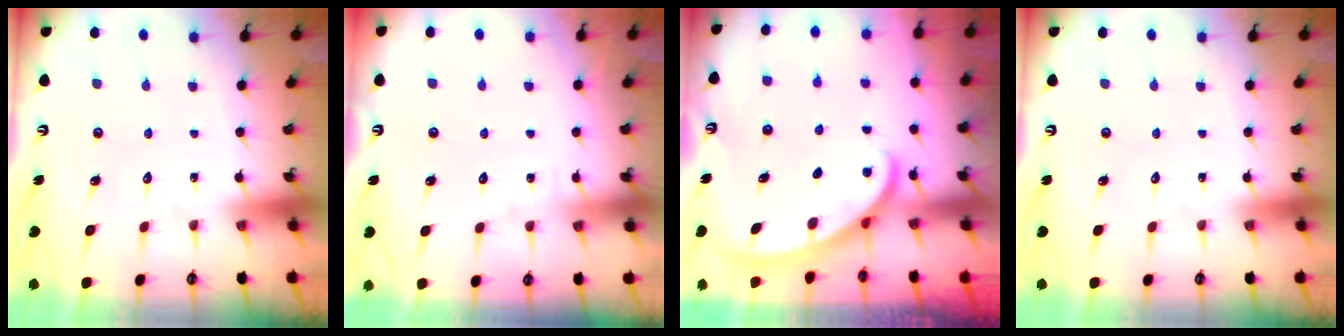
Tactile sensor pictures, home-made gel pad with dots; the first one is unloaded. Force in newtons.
{"total": 2.7, "press": 2.7, "slide": 0.3}
{"total": 2.8, "press": 2.8, "slide": 0.1}
{"total": 0.0}